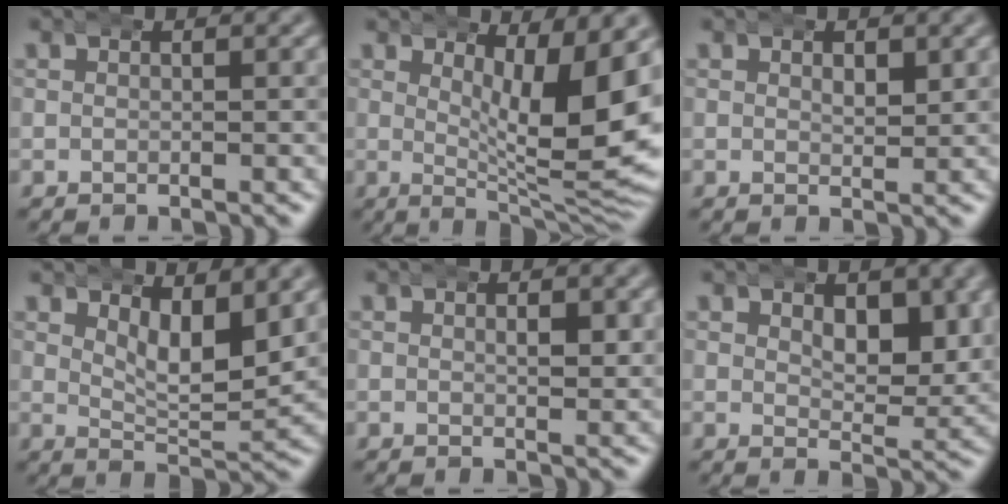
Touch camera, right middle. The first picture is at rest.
{"total": 11.1, "force": [1.4, 3.4, 10.5], "torque": [-0.134, -0.020, 0.036]}
{"total": 1.2, "force": [0.7, 0.6, 0.8], "torque": [-0.009, -0.005, 0.012]}
{"total": 4.9, "force": [2.6, 1.5, 4.0], "torque": [-0.060, -0.019, 0.046]}
{"total": 1.6, "force": [0.5, 0.7, 1.3], "torque": [-0.015, 0.000, 0.003]}
{"total": 4.2, "force": [2.0, 2.1, 3.0], "torque": [-0.048, -0.021, 0.035]}